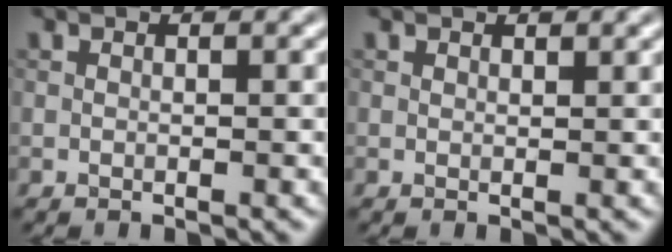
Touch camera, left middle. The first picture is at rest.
{"total": 0.7, "force": [0.6, 0.3, 0.1], "torque": [-0.001, -0.001, 0.012]}